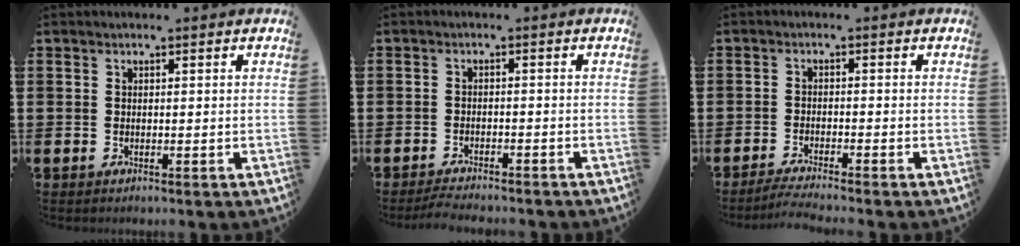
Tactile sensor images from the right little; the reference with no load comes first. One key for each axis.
{"total": 1.9, "fx": -1.9, "fy": 0.1, "fz": 0.4, "tx": -0.009, "ty": 0.006, "tz": -0.038}
{"total": 2.0, "fx": -1.8, "fy": -0.2, "fz": 0.8, "tx": -0.013, "ty": 0.003, "tz": -0.035}